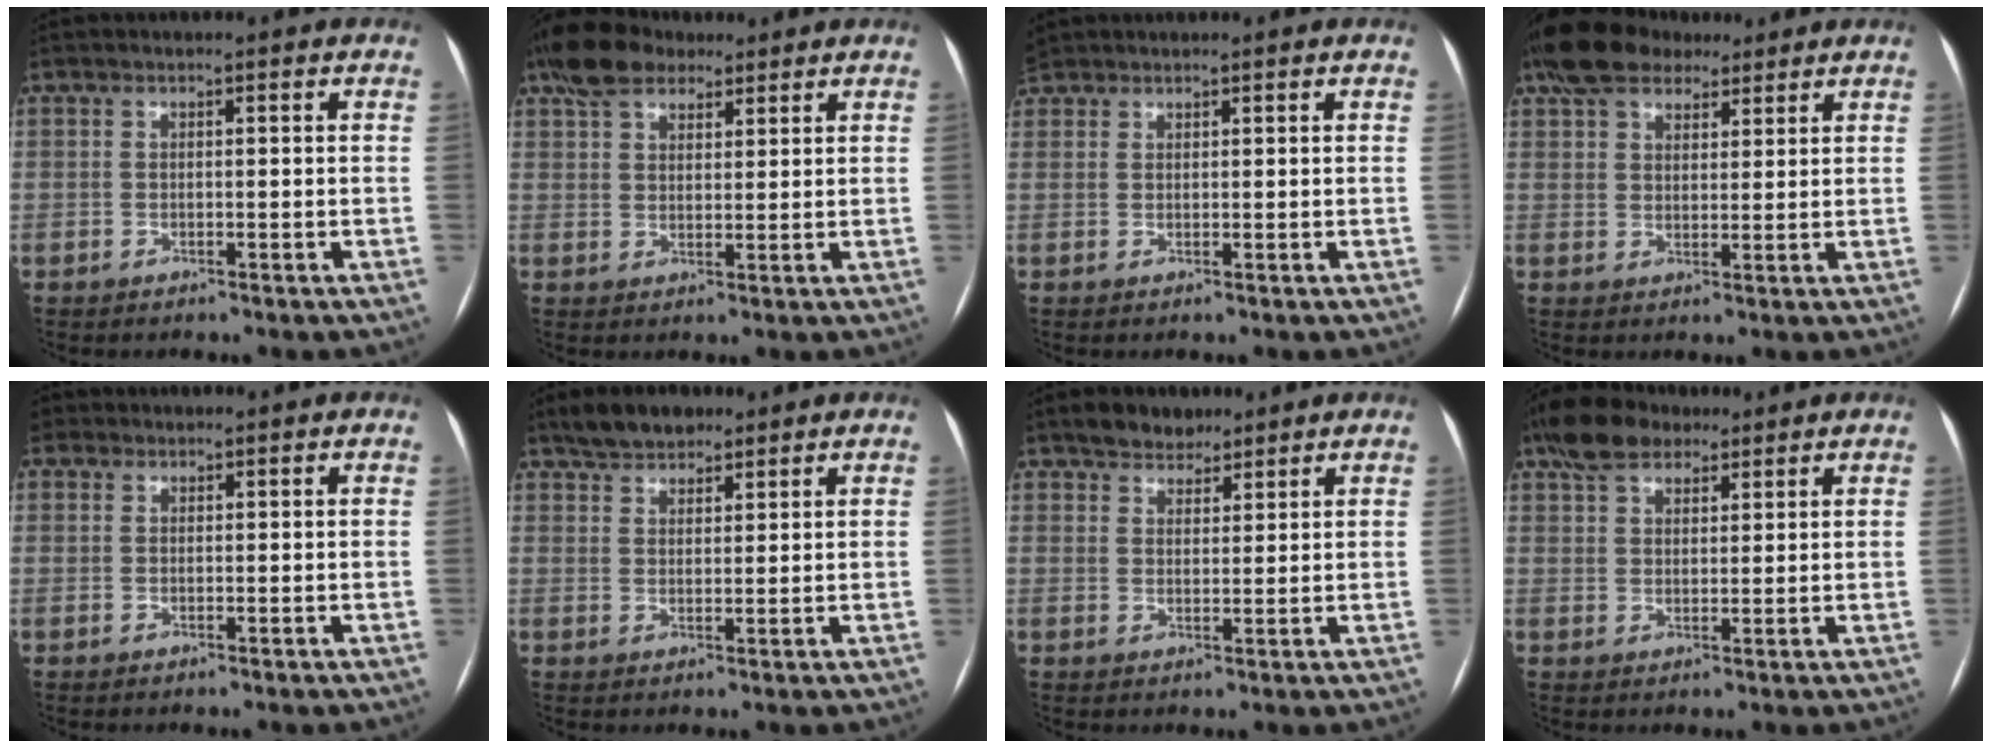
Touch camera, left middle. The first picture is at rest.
{"total": 8.0, "force": [5.9, 4.1, 3.6], "torque": [-0.072, 0.029, 0.107]}
{"total": 2.8, "force": [2.3, 1.5, 0.5], "torque": [-0.022, 0.015, 0.046]}
{"total": 10.1, "force": [7.6, 4.9, 4.4], "torque": [-0.074, 0.036, 0.133]}
{"total": 1.7, "force": [0.8, 1.4, 0.3], "torque": [0.002, 0.004, 0.010]}
{"total": 5.5, "force": [4.4, 2.6, 2.0], "torque": [-0.038, 0.013, 0.081]}
{"total": 4.6, "force": [3.7, 2.5, 1.2], "torque": [-0.018, 0.008, 0.062]}
{"total": 7.9, "force": [5.8, 4.0, 3.6], "torque": [-0.072, 0.027, 0.106]}